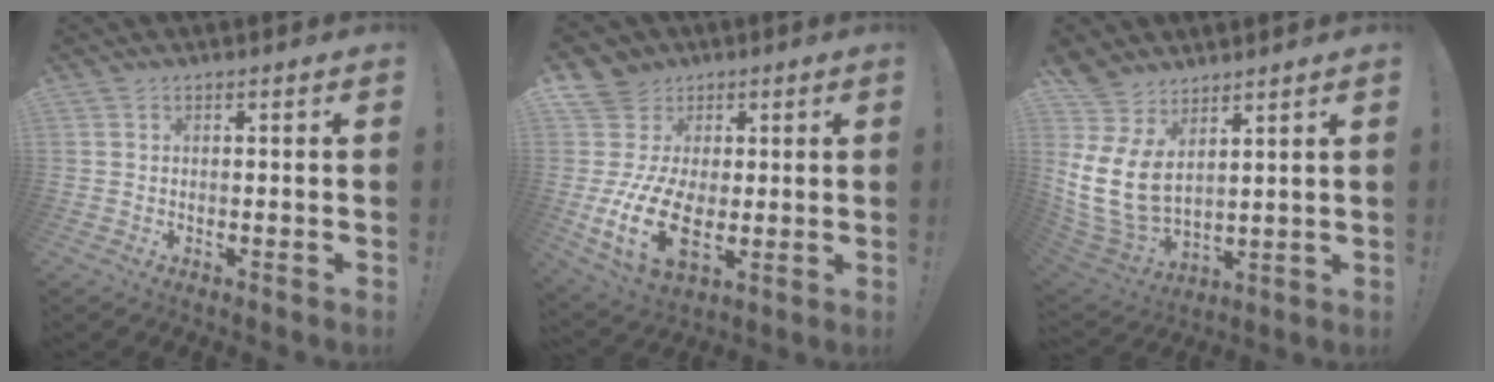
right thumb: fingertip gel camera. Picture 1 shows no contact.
{"total": 19.1, "force": [-1.6, 14.3, 12.5], "torque": [-0.235, 0.004, -0.015]}
{"total": 13.6, "force": [4.2, 9.0, 9.3], "torque": [-0.212, -0.041, 0.085]}